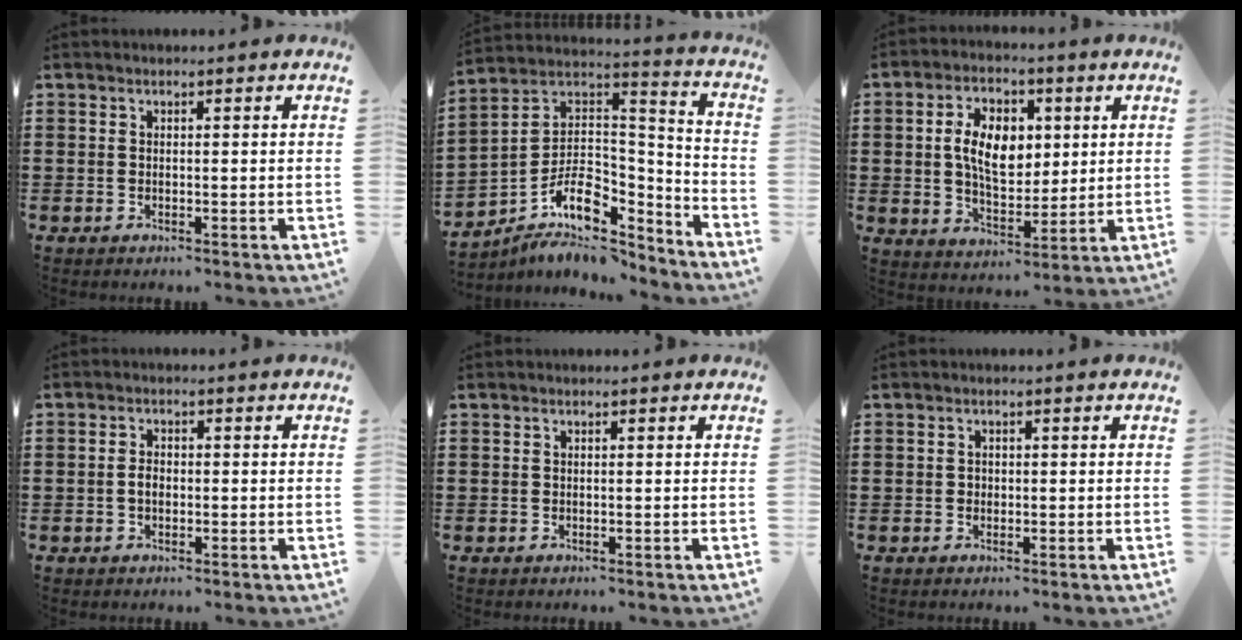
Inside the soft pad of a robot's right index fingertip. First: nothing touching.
{"total": 9.3, "force": [-6.0, 5.0, 5.2], "torque": [-0.110, -0.005, -0.111]}
{"total": 8.8, "force": [1.3, 5.7, 6.6], "torque": [-0.140, 0.014, 0.020]}
{"total": 1.8, "force": [-0.4, 1.1, 1.3], "torque": [-0.028, 0.005, -0.009]}
{"total": 0.0}
{"total": 0.7, "force": [-0.1, 0.7, 0.2], "torque": [-0.005, 0.002, -0.001]}